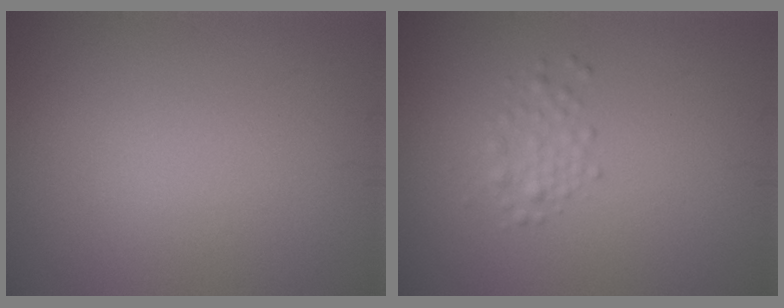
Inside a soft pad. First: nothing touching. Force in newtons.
{"total": 2.2, "press": 2.2, "slide": 0.0}